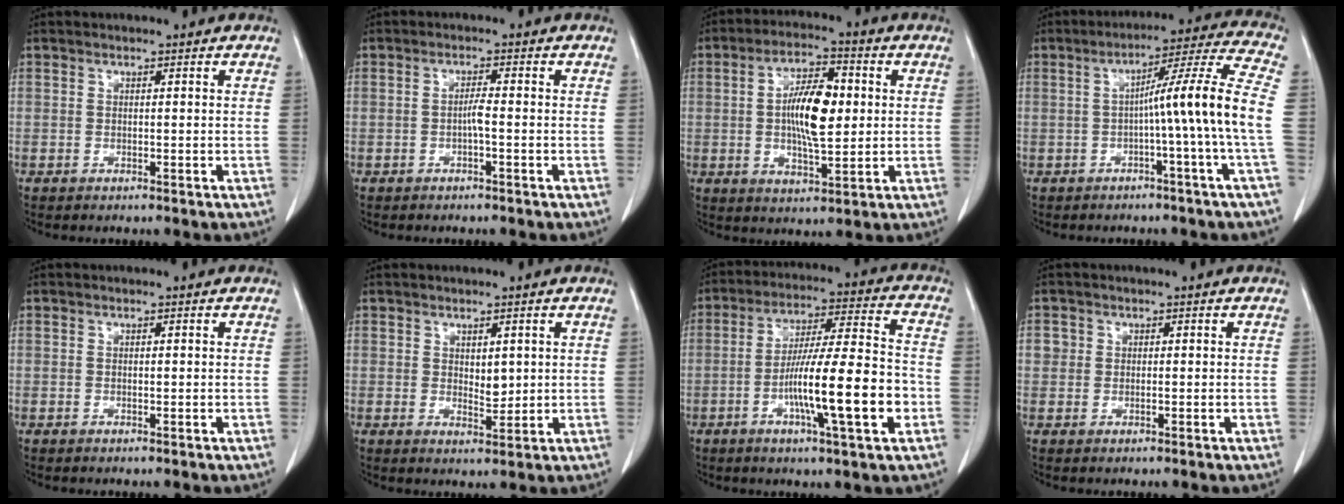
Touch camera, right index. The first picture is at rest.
{"total": 1.7, "force": [-0.5, 0.0, 1.6], "torque": [-0.028, 0.003, -0.010]}
{"total": 10.3, "force": [0.7, 3.3, 9.7], "torque": [-0.178, 0.007, 0.008]}
{"total": 12.0, "force": [-1.4, -2.6, 11.6], "torque": [-0.163, 0.015, -0.025]}
{"total": 0.0}
{"total": 2.6, "force": [0.6, 1.3, 2.1], "torque": [-0.030, -0.008, 0.014]}
{"total": 15.5, "force": [-4.4, 0.8, 14.9], "torque": [-0.255, -0.001, -0.074]}
{"total": 1.7, "force": [0.4, 1.6, 0.3], "torque": [0.006, 0.003, 0.002]}